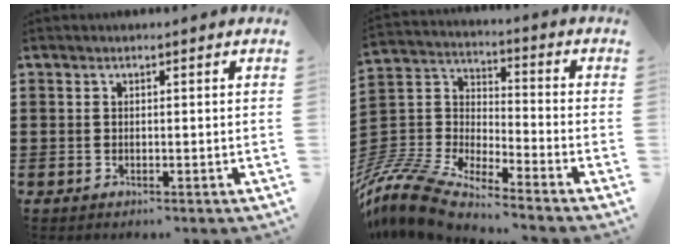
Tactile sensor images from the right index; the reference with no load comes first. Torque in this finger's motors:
{"motor_torque": [-0.53, 0.28, 0.03, -0.01]}